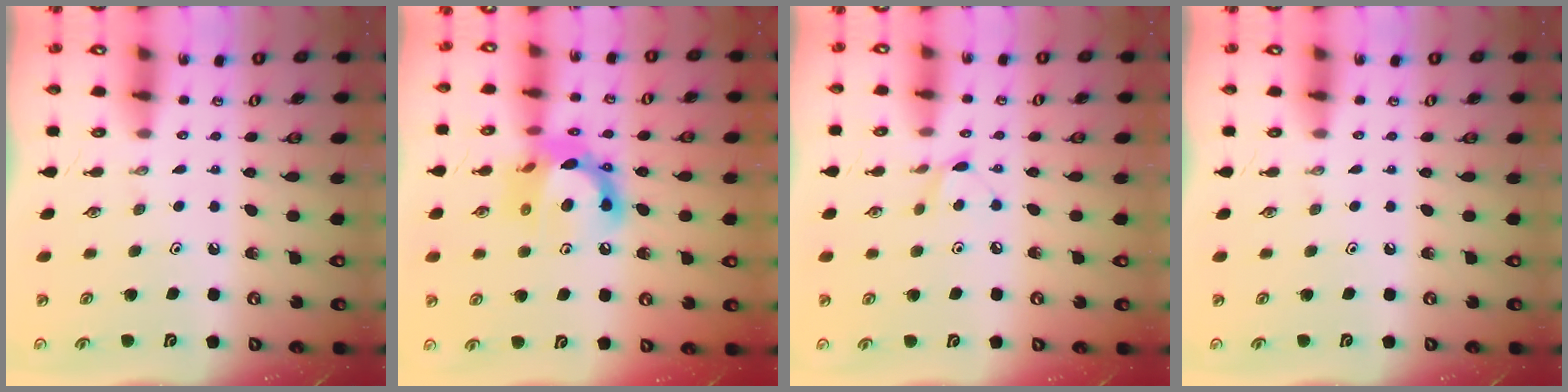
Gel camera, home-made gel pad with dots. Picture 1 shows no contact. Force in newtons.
{"total": 15.3, "press": 15.3, "slide": 0.9}
{"total": 6.4, "press": 6.4, "slide": 0.4}
{"total": 0.0}